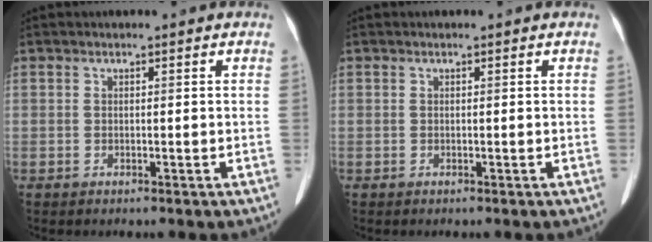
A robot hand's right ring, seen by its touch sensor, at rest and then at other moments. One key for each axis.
{"total": 0.0}